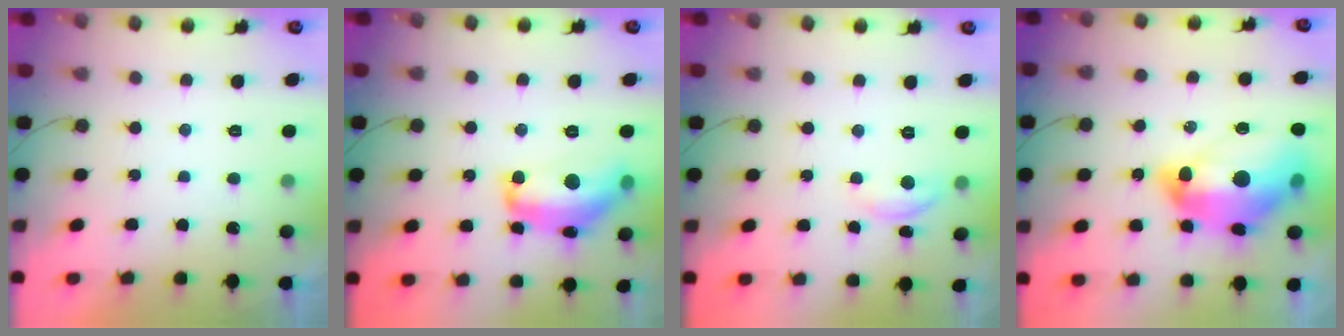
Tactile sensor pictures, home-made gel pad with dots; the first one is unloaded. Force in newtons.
{"total": 16.0, "press": 16.0, "slide": 1.1}
{"total": 5.6, "press": 5.6, "slide": 0.4}
{"total": 20.7, "press": 20.6, "slide": 1.6}